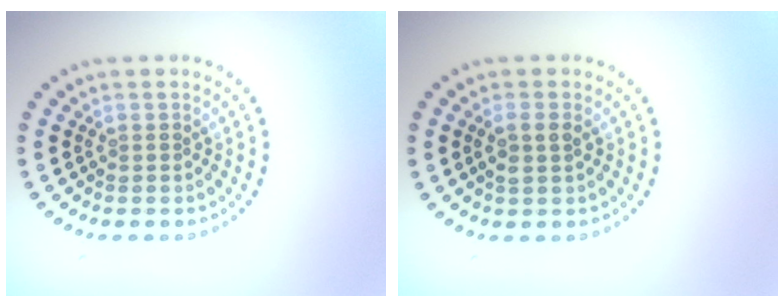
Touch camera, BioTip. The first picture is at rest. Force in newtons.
{"total": 1.8, "press": 1.7, "slide": 0.7}